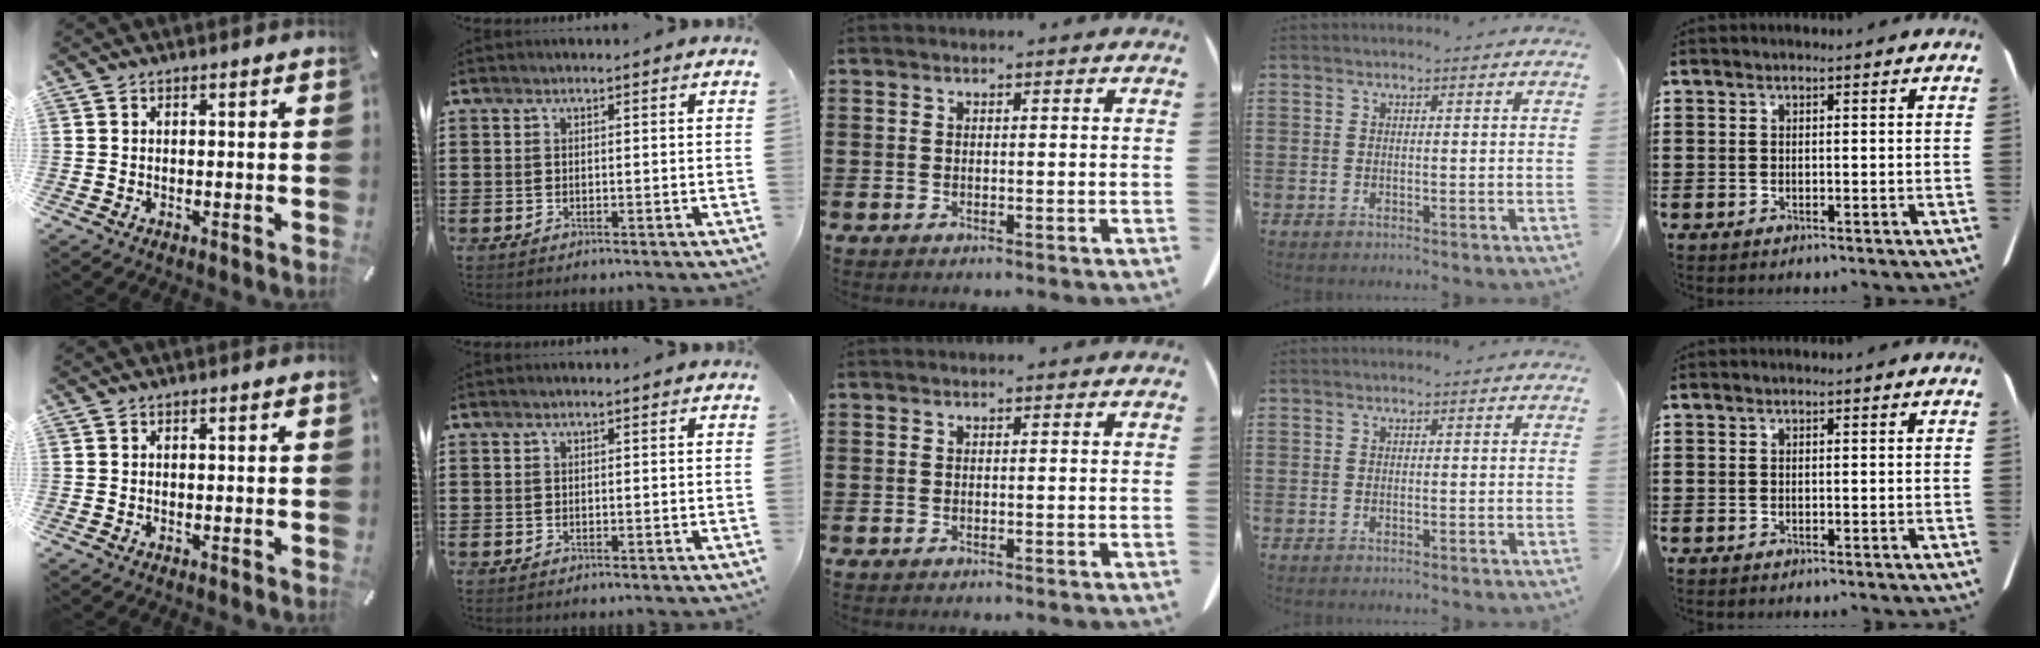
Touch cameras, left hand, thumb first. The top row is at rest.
{}